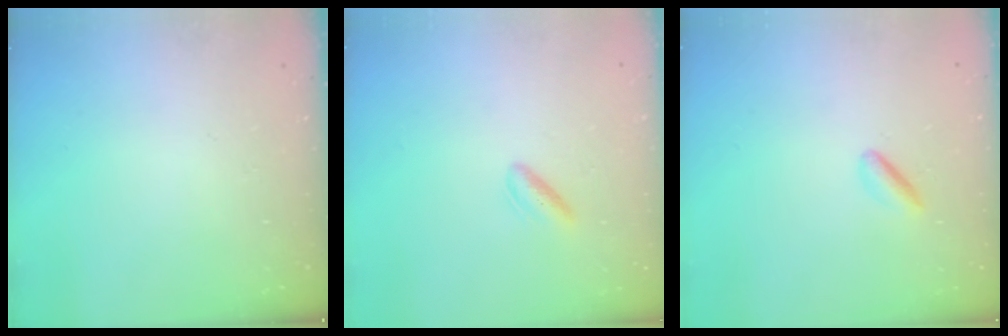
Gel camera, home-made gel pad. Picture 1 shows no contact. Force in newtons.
{"total": 2.4, "press": 2.2, "slide": 1.1}
{"total": 3.1, "press": 2.8, "slide": 1.4}